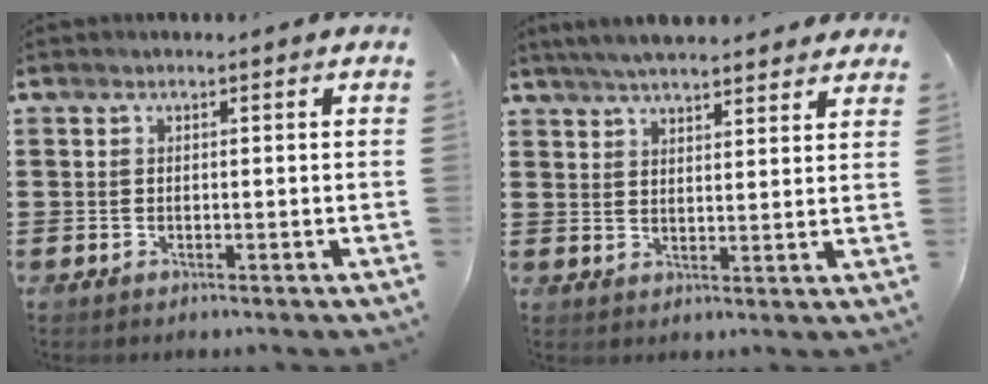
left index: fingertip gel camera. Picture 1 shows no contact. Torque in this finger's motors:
{"motor_torque": [1.21, -0.93, 1.05, 0.14]}